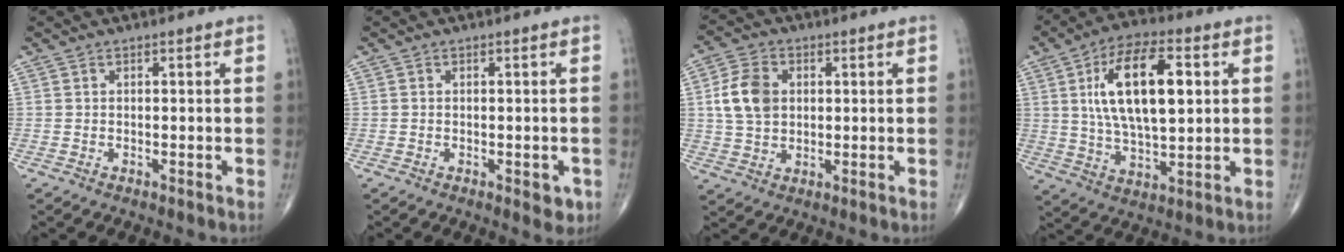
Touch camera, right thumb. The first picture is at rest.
{"total": 2.8, "force": [-1.0, 1.4, 2.2], "torque": [-0.015, 0.000, -0.010]}
{"total": 8.5, "force": [1.4, 6.2, 5.7], "torque": [-0.102, 0.003, 0.026]}
{"total": 17.3, "force": [3.8, 7.7, 15.0], "torque": [-0.250, -0.001, 0.068]}